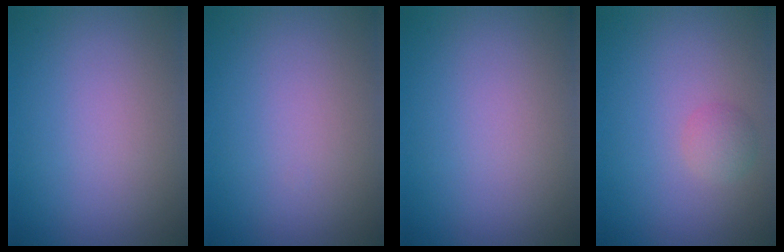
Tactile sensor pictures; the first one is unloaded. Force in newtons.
{"total": 0.0}
{"total": 0.0}
{"total": 1.4, "press": 1.4, "slide": 0.1}